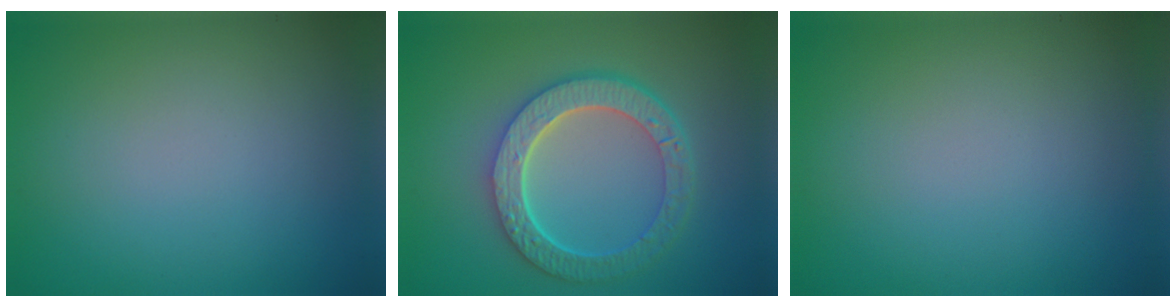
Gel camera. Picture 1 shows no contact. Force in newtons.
{"total": 6.3, "press": 4.9, "slide": 4.0}
{"total": 0.0}